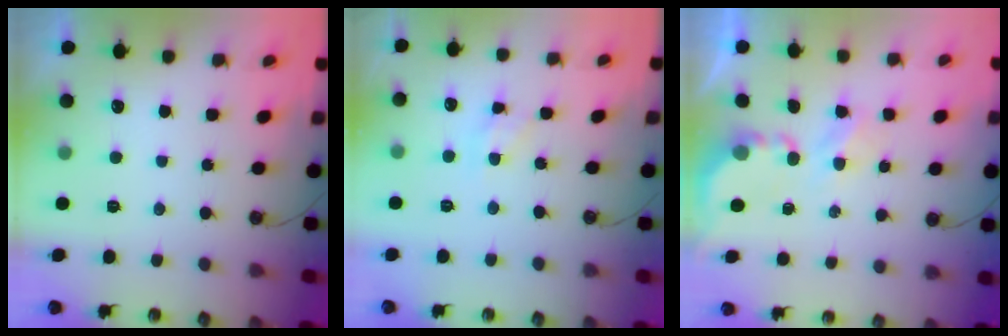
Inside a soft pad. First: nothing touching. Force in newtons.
{"total": 7.5, "press": 7.5, "slide": 0.7}
{"total": 3.6, "press": 3.6, "slide": 0.3}